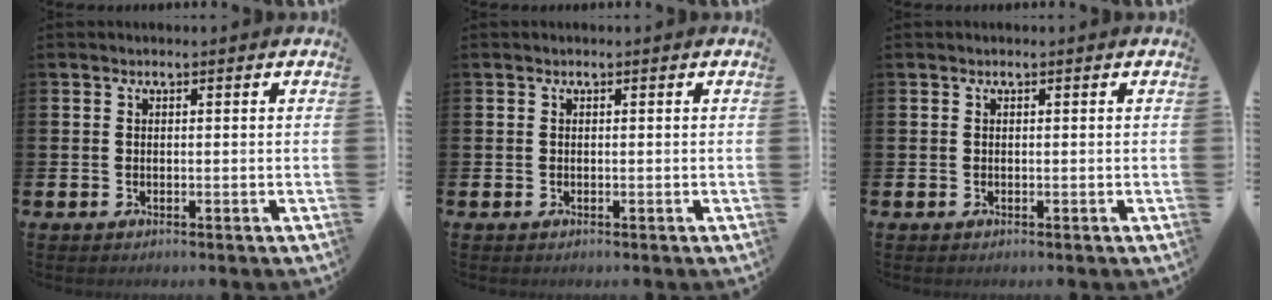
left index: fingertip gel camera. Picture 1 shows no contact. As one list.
[{"total": 0.0}, {"total": 0.0}]